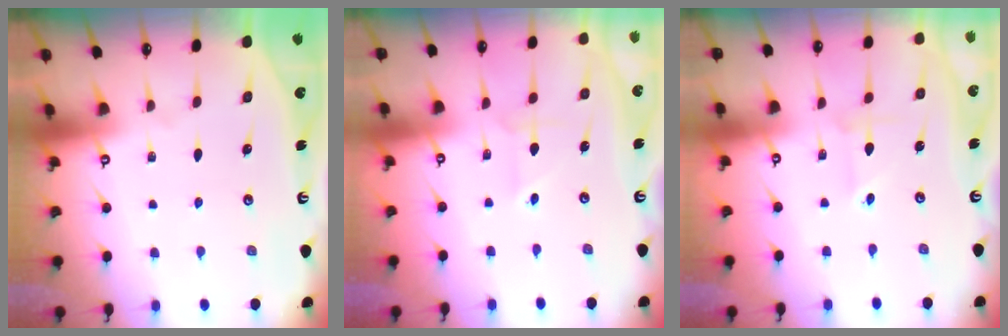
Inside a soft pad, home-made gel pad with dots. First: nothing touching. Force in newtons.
{"total": 3.0, "press": 3.0, "slide": 0.2}
{"total": 1.8, "press": 1.7, "slide": 0.2}